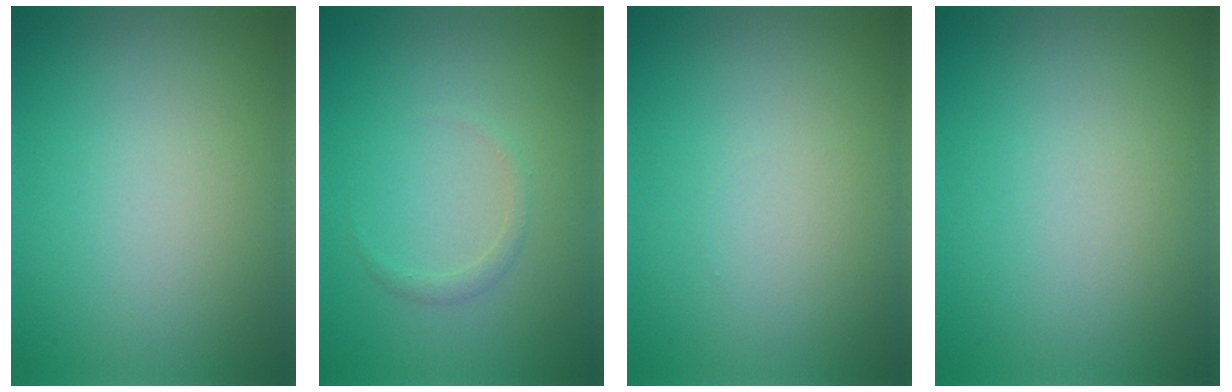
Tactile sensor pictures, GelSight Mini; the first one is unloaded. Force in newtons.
{"total": 0.8, "press": 0.8, "slide": 0.2}
{"total": 0.0}
{"total": 0.0}